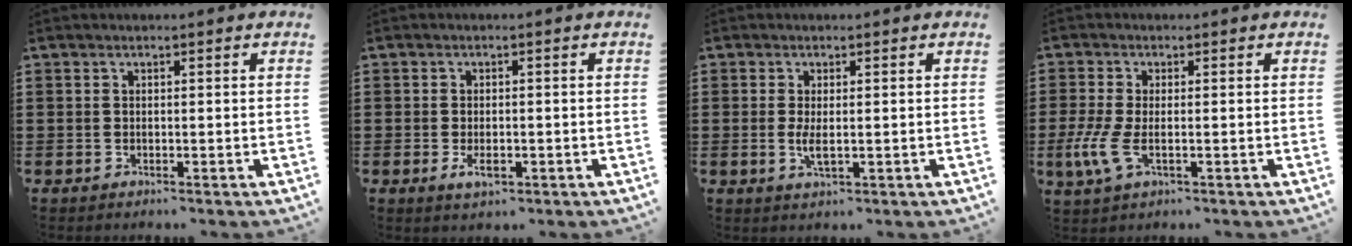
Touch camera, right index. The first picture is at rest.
{"total": 2.3, "force": [-0.7, 0.8, 2.1], "torque": [-0.047, -0.008, -0.014]}
{"total": 2.5, "force": [-0.1, 0.6, 2.5], "torque": [-0.053, -0.006, -0.004]}
{"total": 5.0, "force": [-1.4, 1.9, 4.4], "torque": [-0.112, -0.015, -0.030]}